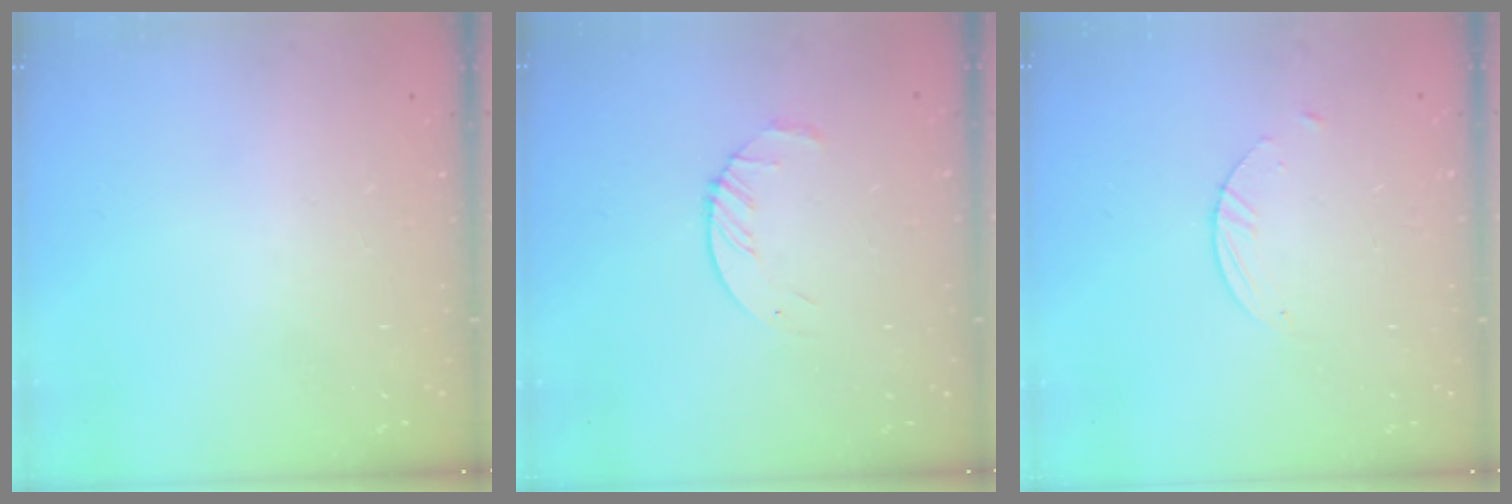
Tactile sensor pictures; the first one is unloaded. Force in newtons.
{"total": 3.8, "press": 3.8, "slide": 0.4}
{"total": 2.1, "press": 2.1, "slide": 0.2}